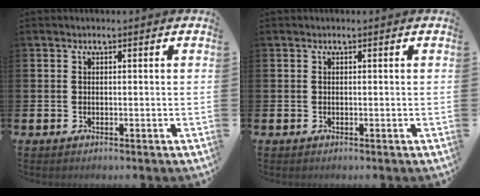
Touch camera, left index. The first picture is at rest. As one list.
[{"total": 0.0}]